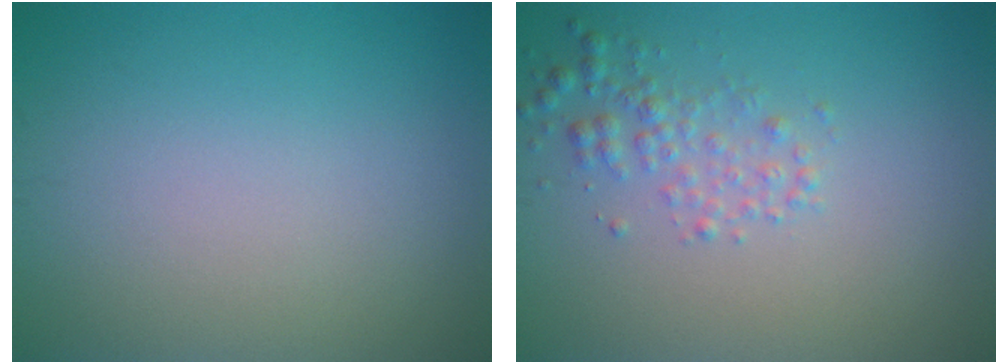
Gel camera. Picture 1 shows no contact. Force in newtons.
{"total": 2.1, "press": 2.1, "slide": 0.1}